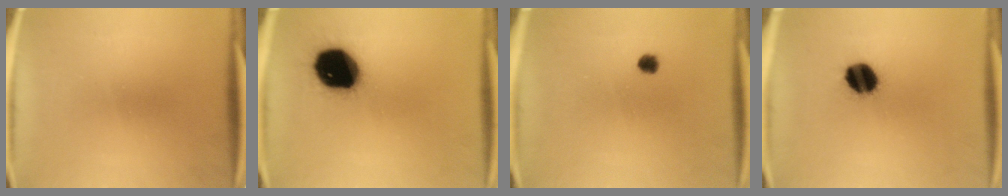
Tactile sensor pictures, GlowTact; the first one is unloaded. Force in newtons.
{"total": 19.1}
{"total": 1.7}
{"total": 9.8}